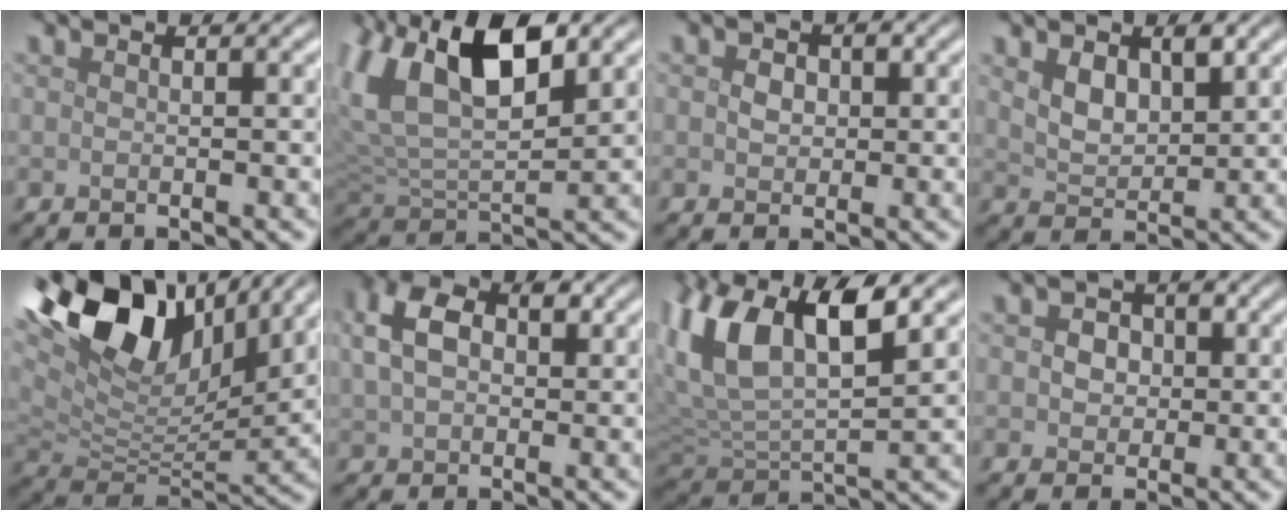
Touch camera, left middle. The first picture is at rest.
{"total": 11.0, "force": [5.4, 5.5, 7.9], "torque": [-0.174, 0.016, 0.098]}
{"total": 1.5, "force": [0.1, 1.3, 0.7], "torque": [-0.015, 0.000, -0.001]}
{"total": 2.9, "force": [1.3, 1.8, 1.9], "torque": [-0.043, -0.005, 0.029]}
{"total": 12.7, "force": [7.2, 6.5, 8.2], "torque": [-0.166, 0.019, 0.121]}
{"total": 5.3, "force": [1.5, 3.8, 3.4], "torque": [-0.080, 0.009, 0.019]}
{"total": 10.0, "force": [4.1, 4.8, 7.8], "torque": [-0.170, 0.011, 0.072]}
{"total": 2.5, "force": [0.4, 2.2, 1.2], "torque": [-0.012, 0.006, -0.009]}